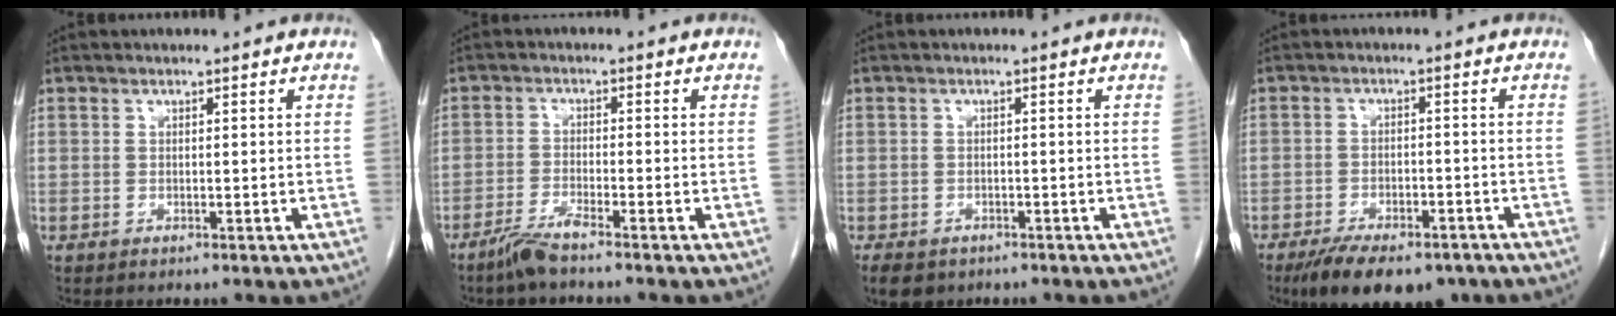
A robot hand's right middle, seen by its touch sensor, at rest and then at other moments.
{"total": 3.6, "force": [-3.0, -0.3, 2.0], "torque": [-0.046, -0.009, -0.064]}
{"total": 7.5, "force": [-5.0, 4.7, 3.0], "torque": [-0.064, -0.007, -0.068]}
{"total": 12.1, "force": [-9.0, 4.8, 6.5], "torque": [-0.097, -0.006, -0.134]}